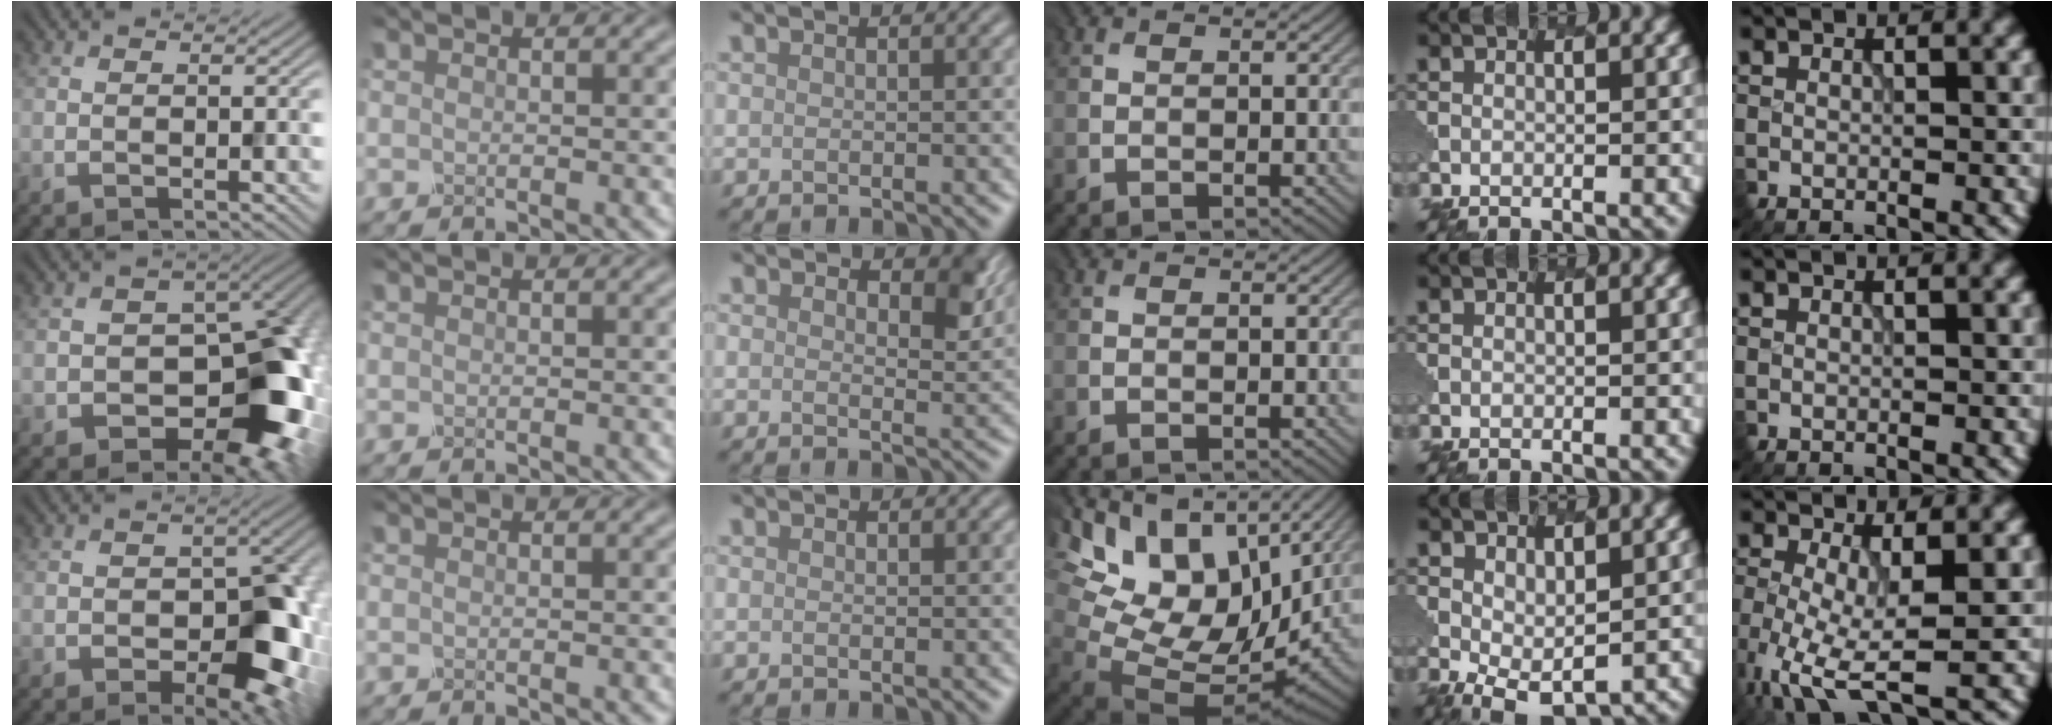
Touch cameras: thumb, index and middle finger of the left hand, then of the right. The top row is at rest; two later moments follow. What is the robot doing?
{"motion": "dispense", "object": "toothpaste"}